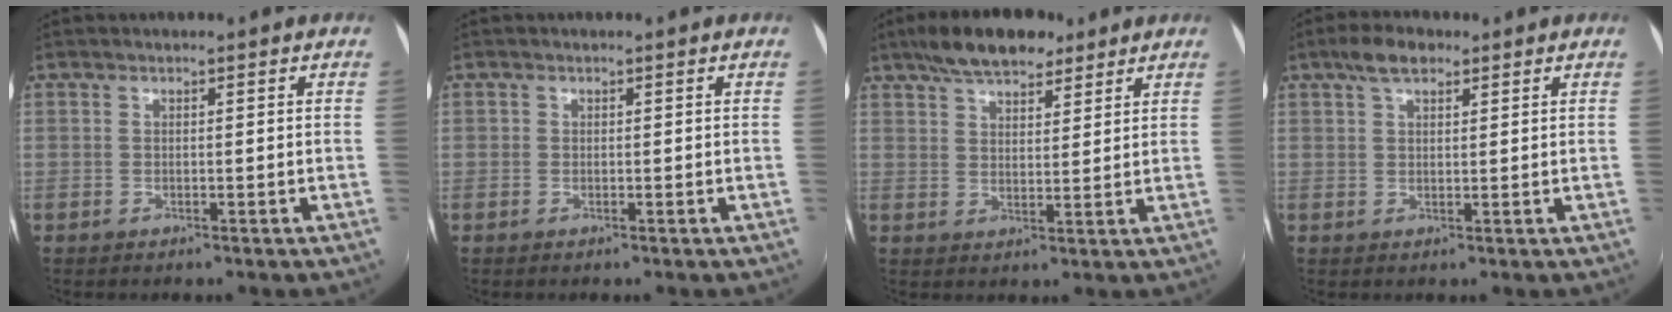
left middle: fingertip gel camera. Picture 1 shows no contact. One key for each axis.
{"total": 0.0}
{"total": 10.2, "fx": 7.6, "fy": 4.0, "fz": 5.5, "tx": -0.092, "ty": 0.023, "tz": 0.128}
{"total": 4.2, "fx": 2.8, "fy": 1.8, "fz": 2.6, "tx": -0.054, "ty": 0.015, "tz": 0.050}